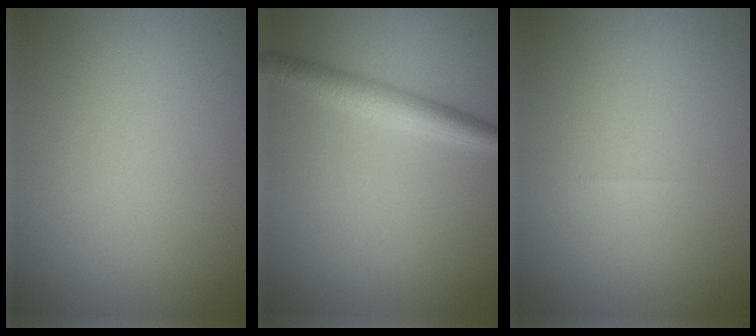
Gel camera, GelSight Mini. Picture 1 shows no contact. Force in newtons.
{"total": 2.8, "press": 2.8, "slide": 0.0}
{"total": 0.0}